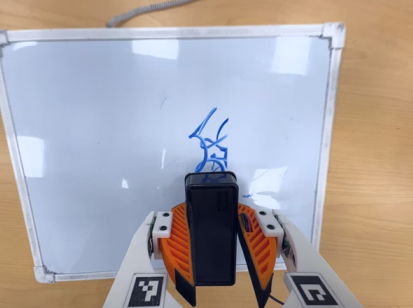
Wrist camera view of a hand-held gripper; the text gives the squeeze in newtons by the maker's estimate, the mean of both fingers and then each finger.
{"total": 10.1, "left": 9.9, "right": 10.2}